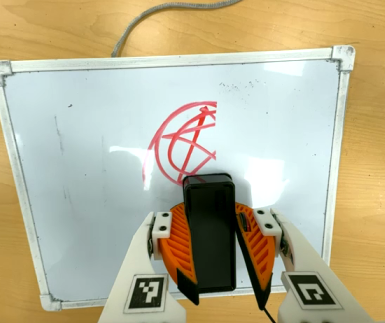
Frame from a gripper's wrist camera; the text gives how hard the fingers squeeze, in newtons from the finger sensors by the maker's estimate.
{"total": 11.4, "left": 11.7, "right": 11.1}